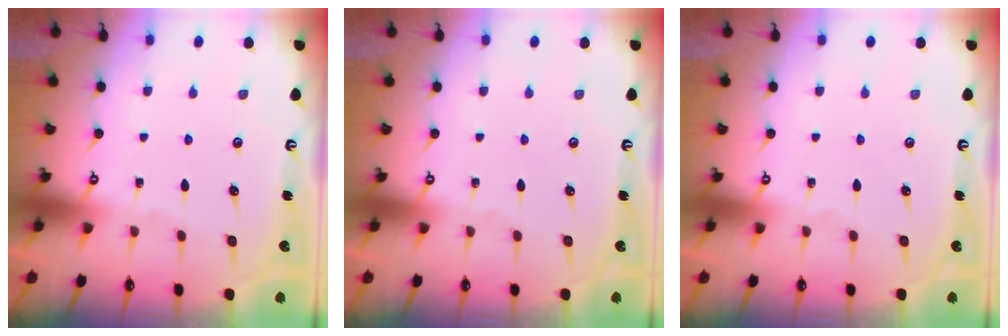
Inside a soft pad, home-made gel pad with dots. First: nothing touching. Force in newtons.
{"total": 0.0}
{"total": 0.0}